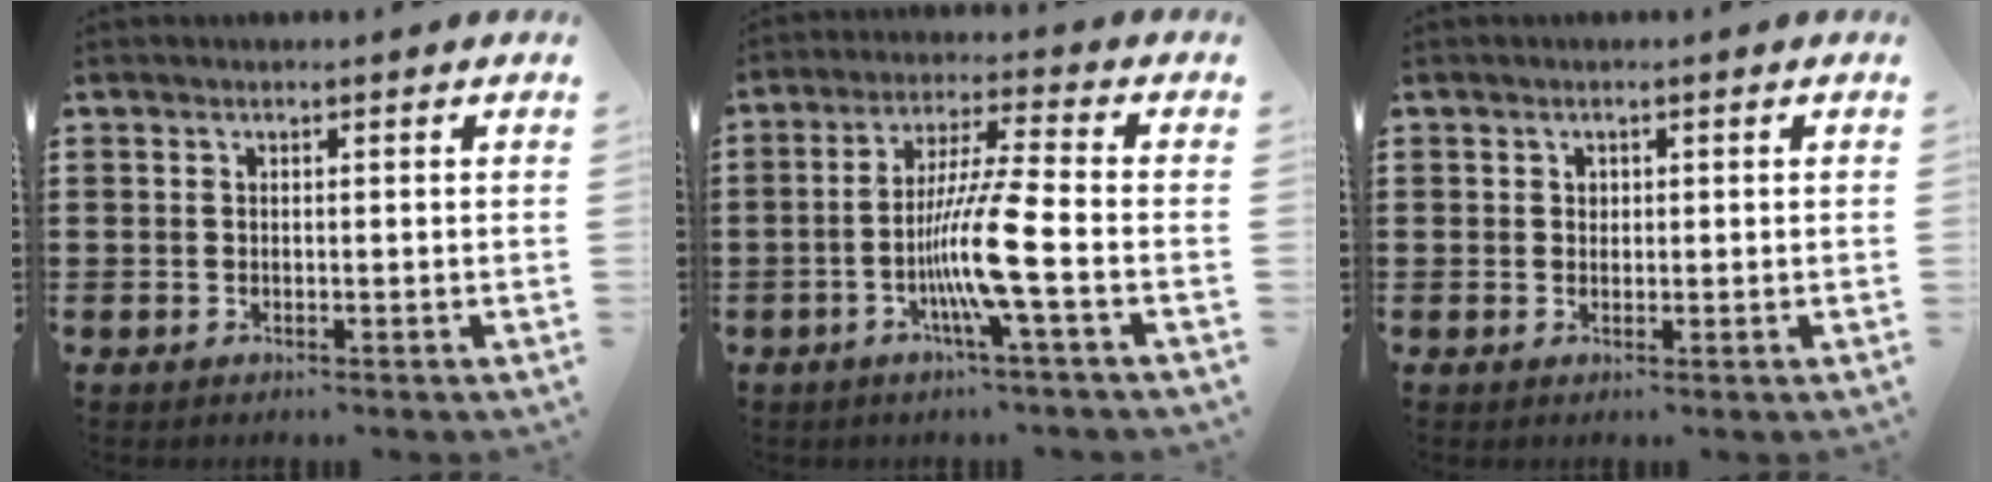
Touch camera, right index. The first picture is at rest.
{"total": 9.7, "force": [-3.3, -0.6, 9.1], "torque": [-0.182, -0.016, -0.069]}
{"total": 0.9, "force": [0.3, 0.7, 0.3], "torque": [-0.008, 0.004, 0.007]}